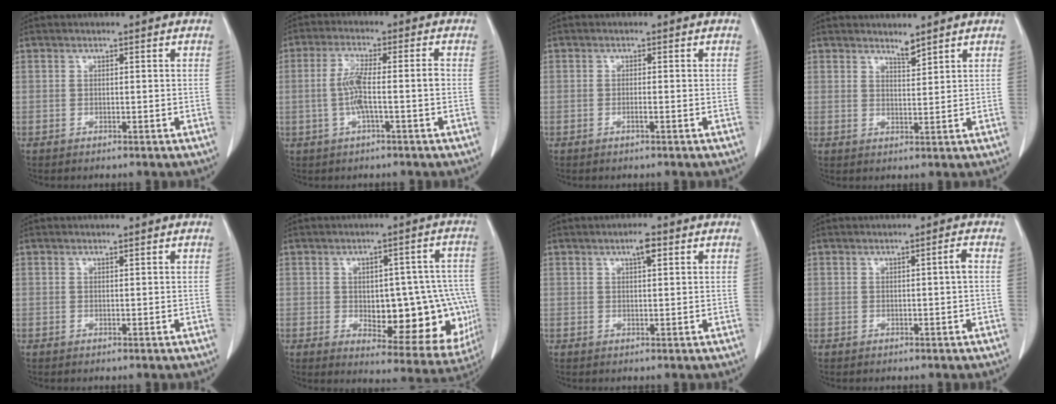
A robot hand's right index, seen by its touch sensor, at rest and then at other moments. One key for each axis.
{"total": 5.9, "fx": -1.1, "fy": 0.3, "fz": 5.8, "tx": -0.119, "ty": 0.010, "tz": -0.019}
{"total": 0.9, "fx": -0.4, "fy": -0.1, "fz": 0.8, "tx": -0.014, "ty": 0.001, "tz": -0.007}
{"total": 1.9, "fx": 1.9, "fy": -0.1, "fz": 0.5, "tx": -0.009, "ty": -0.008, "tz": 0.036}
{"total": 0.0}
{"total": 17.4, "fx": -2.3, "fy": 7.7, "fz": 15.4, "tx": -0.149, "ty": 0.020, "tz": -0.001}
{"total": 2.4, "fx": 1.3, "fy": 0.4, "fz": 2.0, "tx": -0.036, "ty": 0.003, "tz": 0.020}
{"total": 1.3, "fx": 0.0, "fy": -0.3, "fz": 1.2, "tx": -0.021, "ty": 0.001, "tz": 0.001}